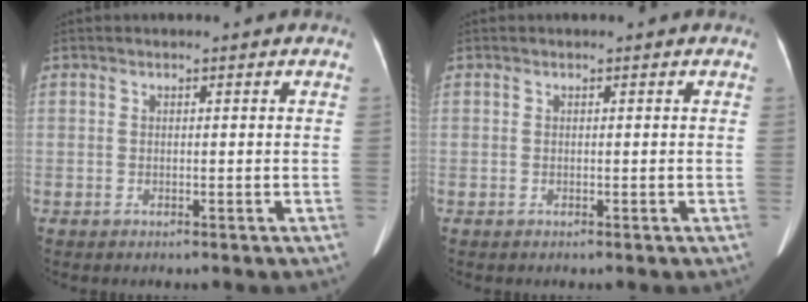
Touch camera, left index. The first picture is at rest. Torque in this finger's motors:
{"motor_torque": [-0.03, -0.03, 0.00, 0.00]}